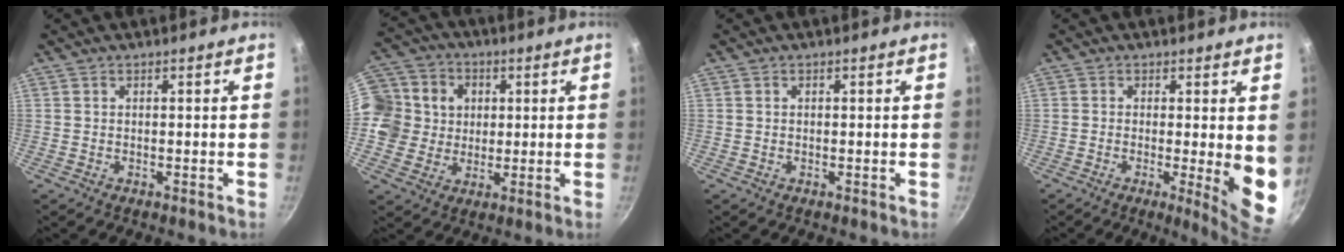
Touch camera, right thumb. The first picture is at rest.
{"total": 14.6, "force": [2.2, 13.2, 5.8], "torque": [-0.099, 0.019, 0.033]}
{"total": 0.0}
{"total": 8.4, "force": [-0.5, 1.7, 8.2], "torque": [-0.104, -0.022, -0.004]}